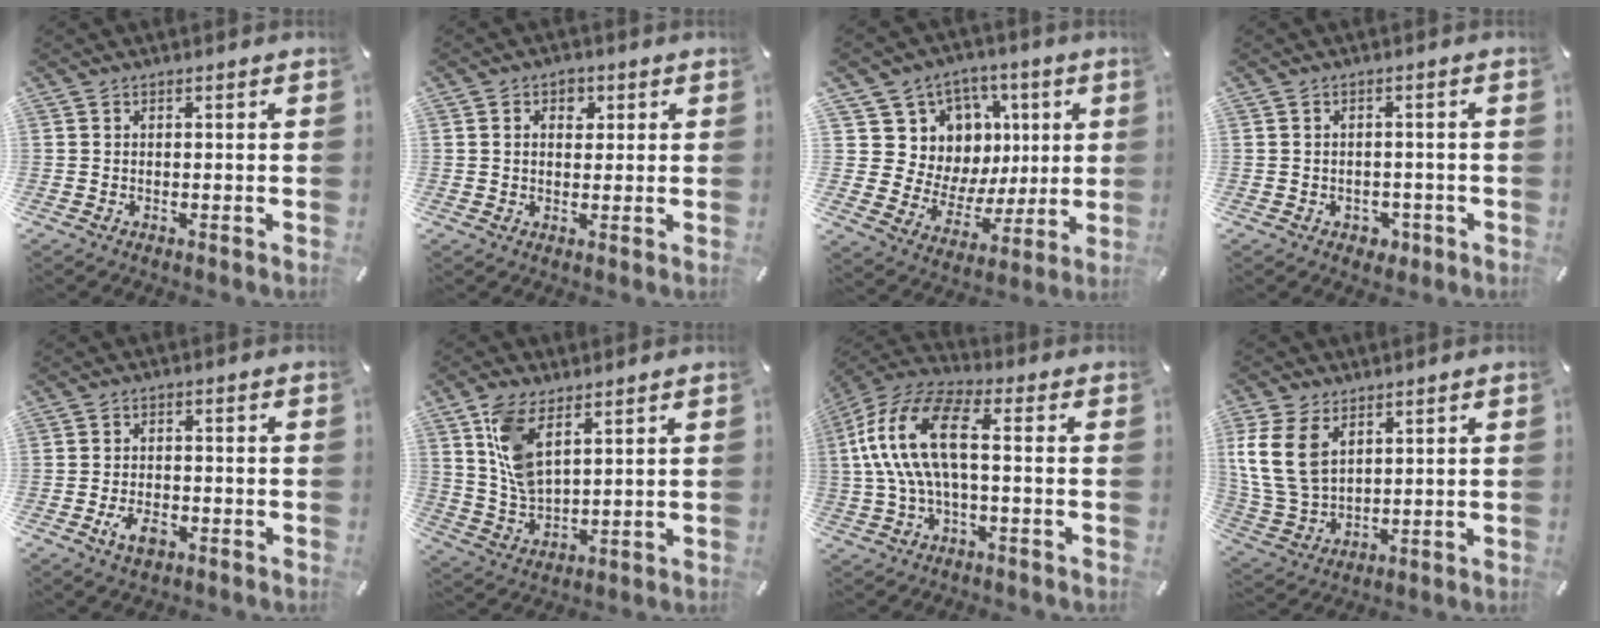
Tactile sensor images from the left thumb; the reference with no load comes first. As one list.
[{"total": 3.9, "force": [1.0, 3.0, 2.3], "torque": [-0.026, -0.001, 0.011]}, {"total": 11.1, "force": [3.1, 10.6, 0.5], "torque": [0.004, -0.049, 0.074]}, {"total": 3.1, "force": [-1.2, 2.5, 1.3], "torque": [-0.022, 0.005, -0.022]}, {"total": 4.7, "force": [-2.2, 2.6, 3.2], "torque": [-0.071, 0.004, -0.042]}, {"total": 10.0, "force": [5.4, 4.9, 6.9], "torque": [-0.166, -0.020, 0.099]}, {"total": 16.6, "force": [1.1, 8.0, 14.5], "torque": [-0.311, 0.001, 0.013]}, {"total": 12.4, "force": [4.7, 8.7, 7.5], "torque": [-0.201, -0.007, 0.086]}]